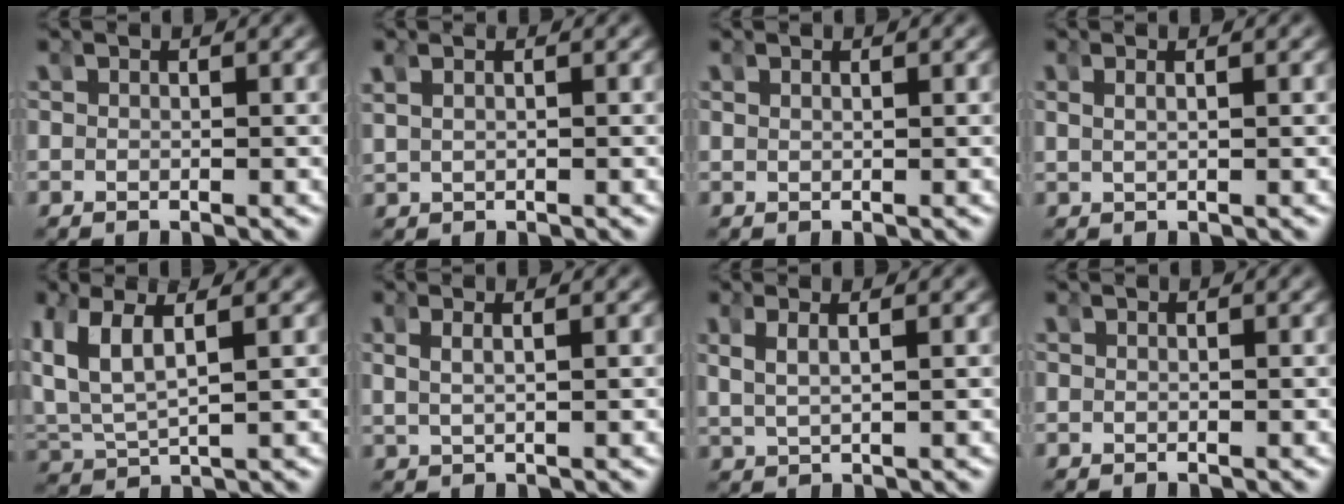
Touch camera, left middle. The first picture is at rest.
{"total": 1.3, "force": [0.7, 0.5, 1.0], "torque": [-0.024, 0.004, 0.021]}
{"total": 0.5, "force": [0.4, -0.3, 0.2], "torque": [-0.001, -0.003, 0.013]}
{"total": 1.0, "force": [0.4, -0.1, 0.9], "torque": [-0.016, -0.003, 0.014]}
{"total": 6.4, "force": [1.9, 4.2, 4.3], "torque": [-0.125, -0.015, 0.044]}
{"total": 1.7, "force": [0.7, 0.4, 1.5], "torque": [-0.030, -0.004, 0.022]}
{"total": 2.4, "force": [1.0, 1.1, 1.9], "torque": [-0.046, -0.005, 0.028]}
{"total": 0.0}